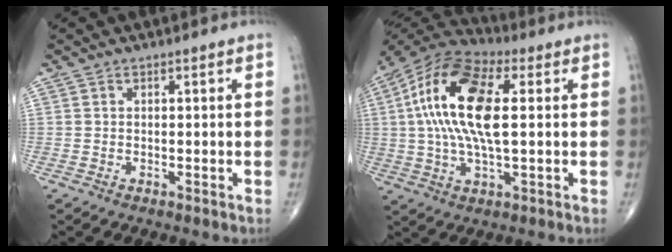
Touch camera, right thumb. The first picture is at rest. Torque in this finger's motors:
{"motor_torque": [0.70, 0.87, 1.91, 0.32, 0.78]}